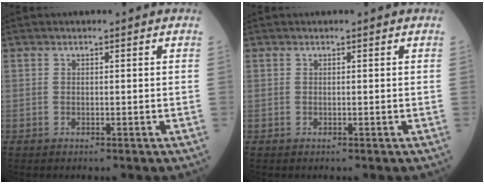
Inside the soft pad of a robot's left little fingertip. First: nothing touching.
{"total": 0.0}